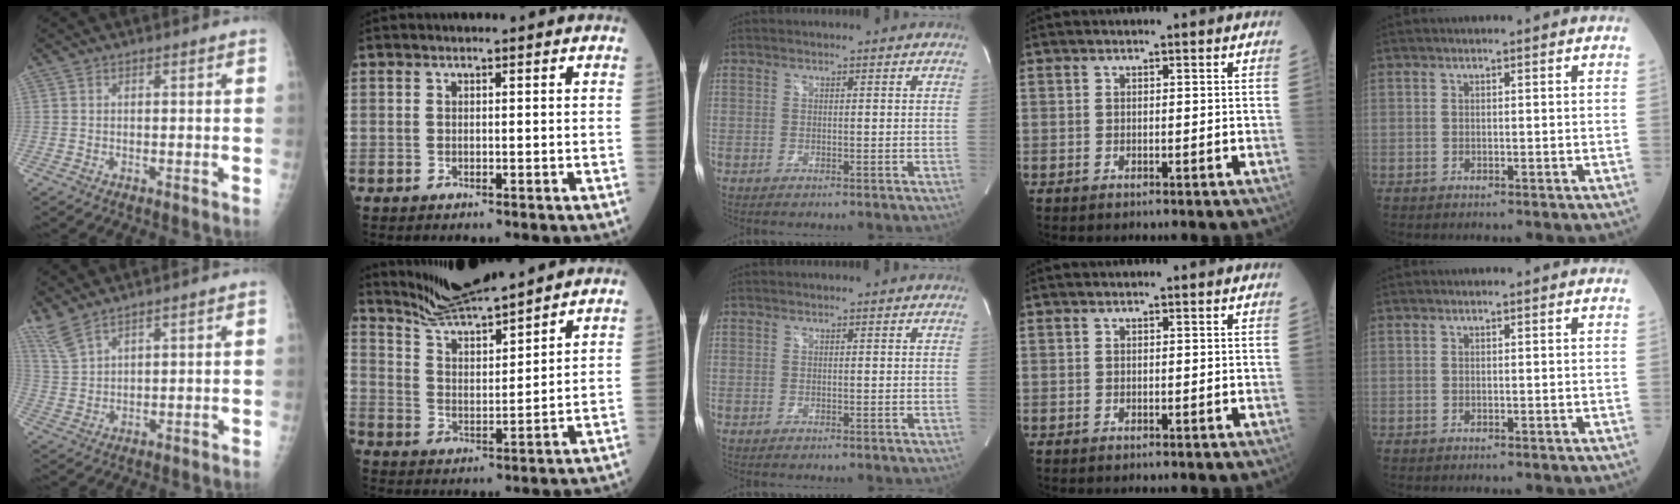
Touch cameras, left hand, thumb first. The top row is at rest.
{"thumb": {"total": 4.9, "force": [4.2, 1.0, 2.3], "torque": [-0.056, -0.013, 0.099]}, "index": {"total": 9.8, "force": [9.2, -0.1, 3.3], "torque": [-0.071, 0.008, 0.179]}}